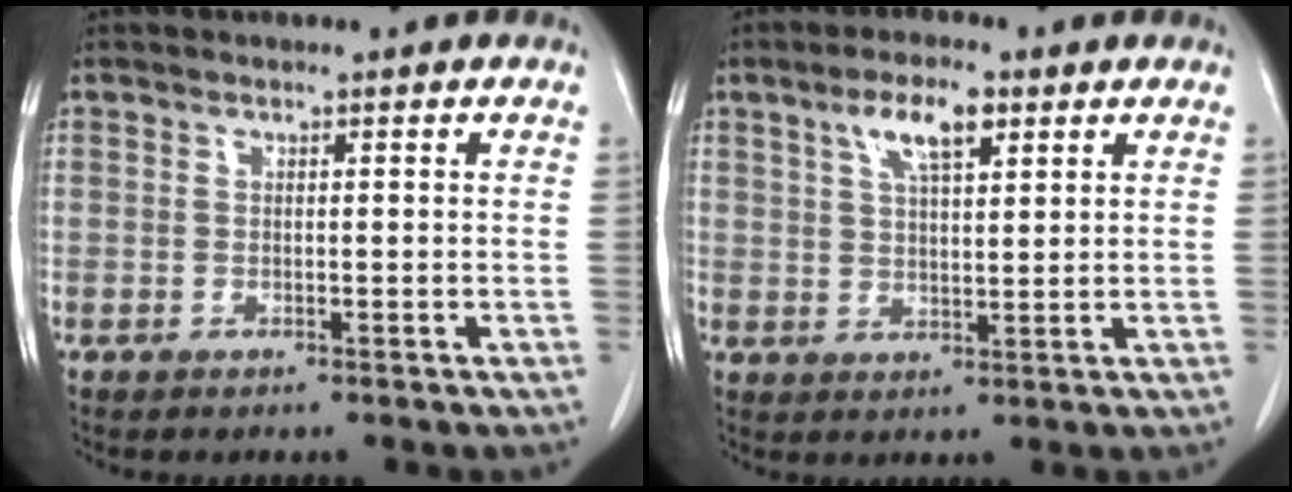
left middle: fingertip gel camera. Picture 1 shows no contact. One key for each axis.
{"total": 6.3, "fx": 3.4, "fy": 1.8, "fz": 5.0, "tx": -0.096, "ty": 0.008, "tz": 0.060}